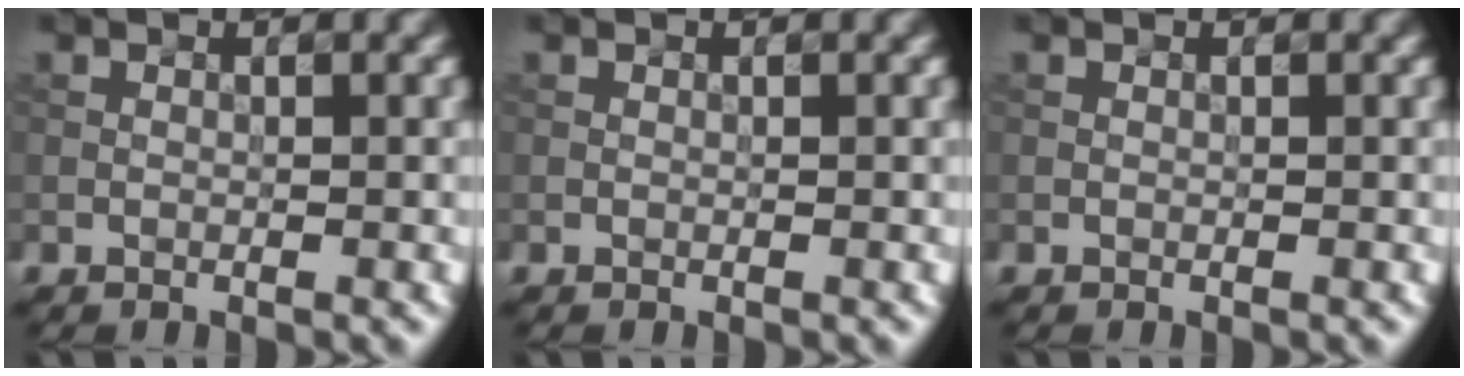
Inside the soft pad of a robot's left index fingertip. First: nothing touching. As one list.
[{"total": 0.0}, {"total": 0.0}]